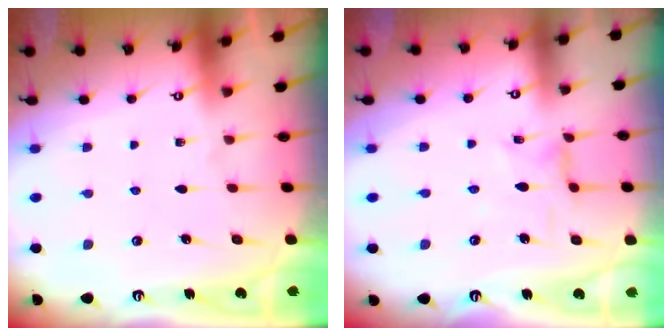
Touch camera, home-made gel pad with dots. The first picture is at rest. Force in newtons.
{"total": 2.2, "press": 2.2, "slide": 0.3}